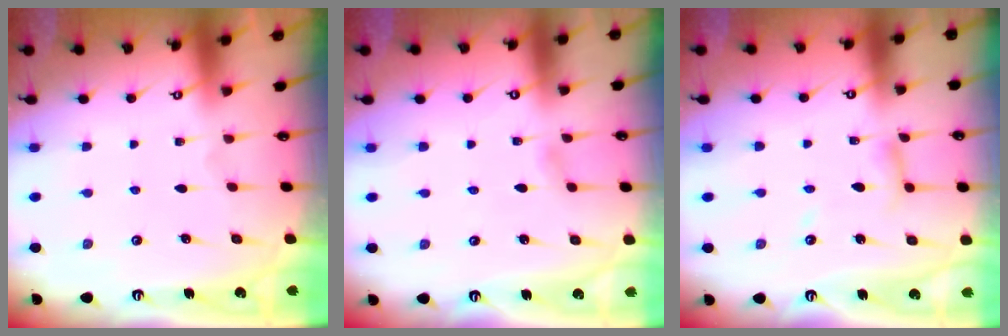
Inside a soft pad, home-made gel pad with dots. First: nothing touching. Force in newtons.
{"total": 2.6, "press": 2.6, "slide": 0.4}
{"total": 7.1, "press": 7.0, "slide": 0.6}